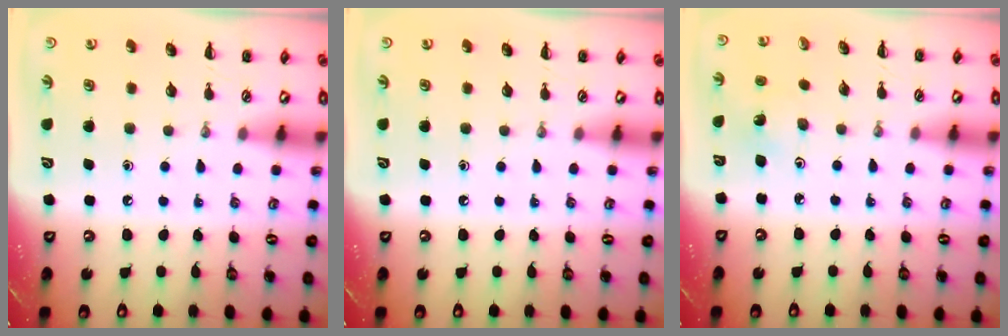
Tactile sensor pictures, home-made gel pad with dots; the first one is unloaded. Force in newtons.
{"total": 0.0}
{"total": 2.7, "press": 2.6, "slide": 0.9}